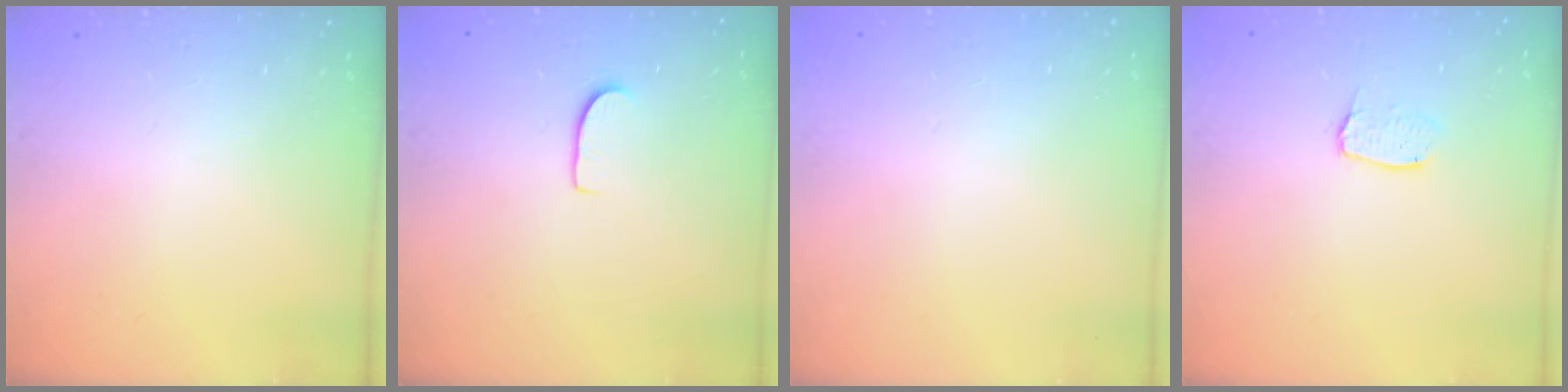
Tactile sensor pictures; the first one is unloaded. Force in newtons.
{"total": 6.1, "press": 6.1, "slide": 0.5}
{"total": 0.0}
{"total": 4.5, "press": 4.4, "slide": 0.3}